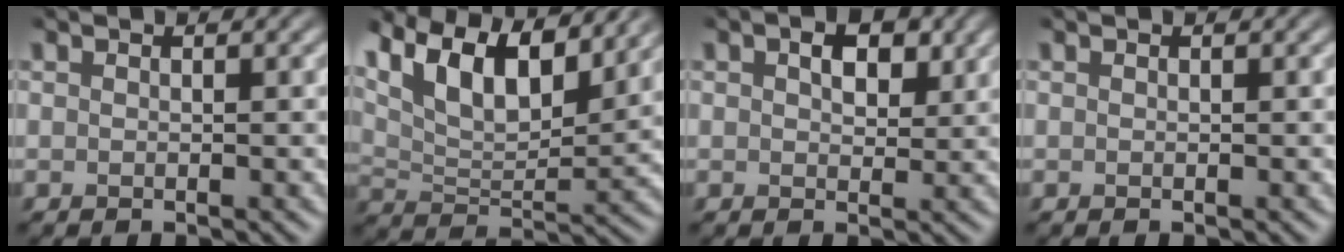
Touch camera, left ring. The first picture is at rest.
{"total": 10.2, "force": [6.5, 4.1, 6.8], "torque": [-0.115, 0.016, 0.101]}
{"total": 2.7, "force": [1.2, 1.6, 1.9], "torque": [-0.033, 0.002, 0.020]}
{"total": 0.0}